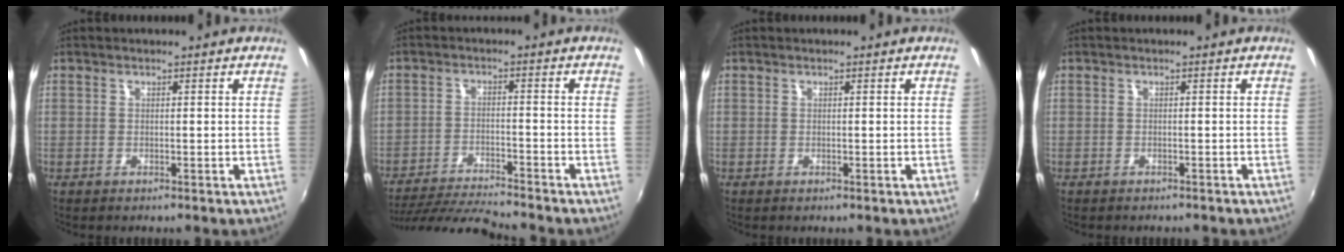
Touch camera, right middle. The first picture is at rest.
{"total": 11.2, "force": [-10.5, 0.1, 3.8], "torque": [-0.095, -0.008, -0.185]}
{"total": 0.0}
{"total": 1.2, "force": [-1.0, 0.6, 0.2], "torque": [-0.009, -0.002, -0.014]}